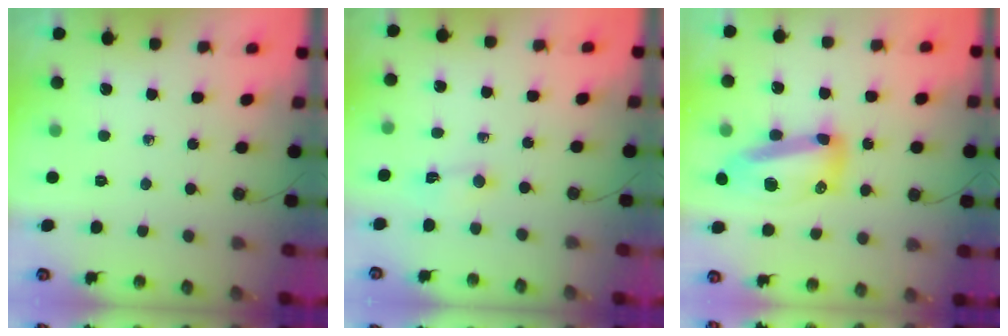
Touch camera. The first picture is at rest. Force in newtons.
{"total": 2.0, "press": 2.0, "slide": 0.3}
{"total": 14.8, "press": 14.5, "slide": 2.7}